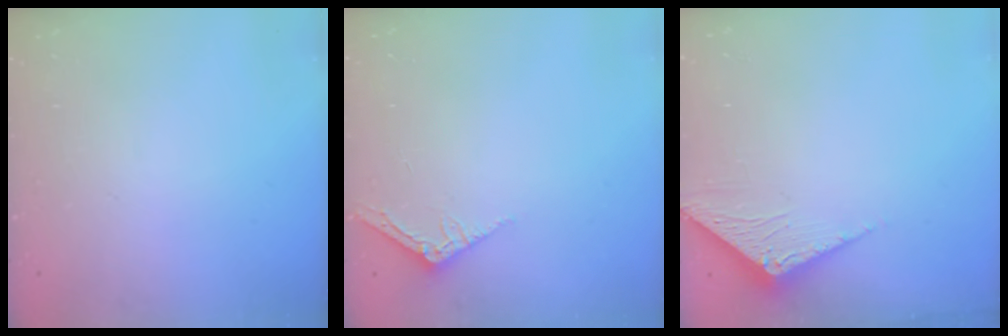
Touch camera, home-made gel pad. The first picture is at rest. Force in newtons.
{"total": 3.0, "press": 3.0, "slide": 0.2}
{"total": 3.3, "press": 3.3, "slide": 0.3}